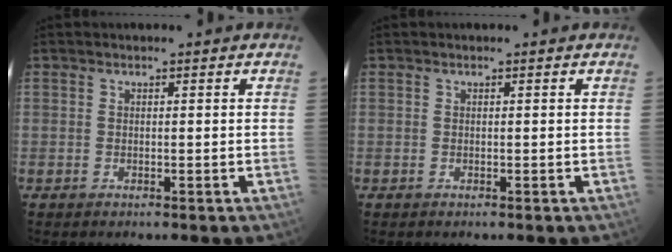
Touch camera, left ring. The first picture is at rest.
{"total": 0.0}